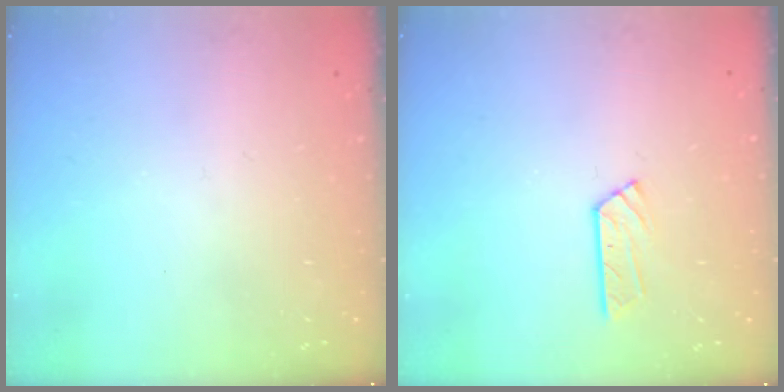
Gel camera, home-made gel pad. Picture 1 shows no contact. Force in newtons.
{"total": 3.4, "press": 3.4, "slide": 0.3}